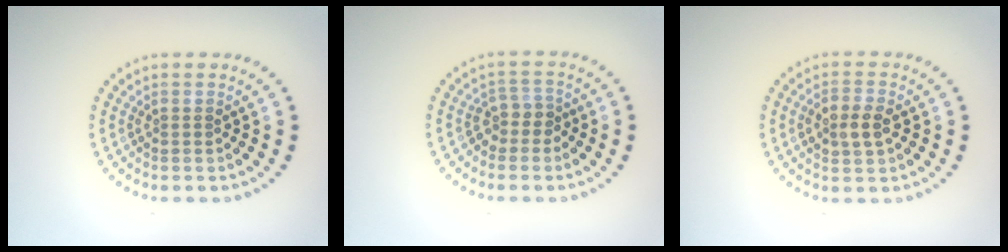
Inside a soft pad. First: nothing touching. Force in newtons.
{"total": 1.9, "press": 1.5, "slide": 1.1}
{"total": 2.8, "press": 2.8, "slide": 0.1}